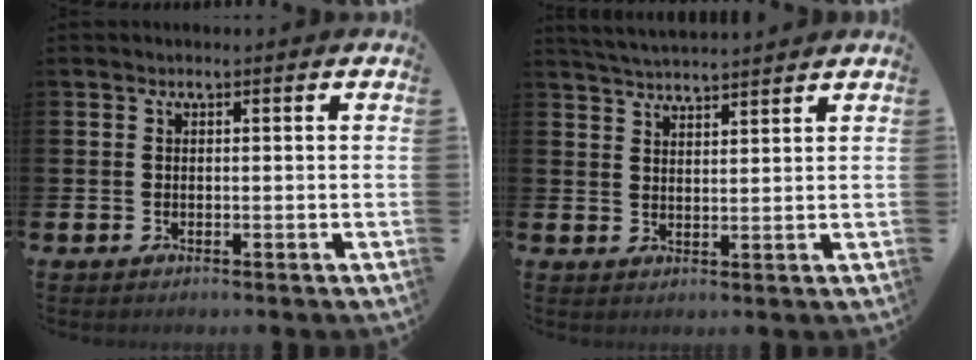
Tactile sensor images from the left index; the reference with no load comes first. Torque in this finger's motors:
{"motor_torque": [-0.08, -0.67, 0.44, 0.15]}